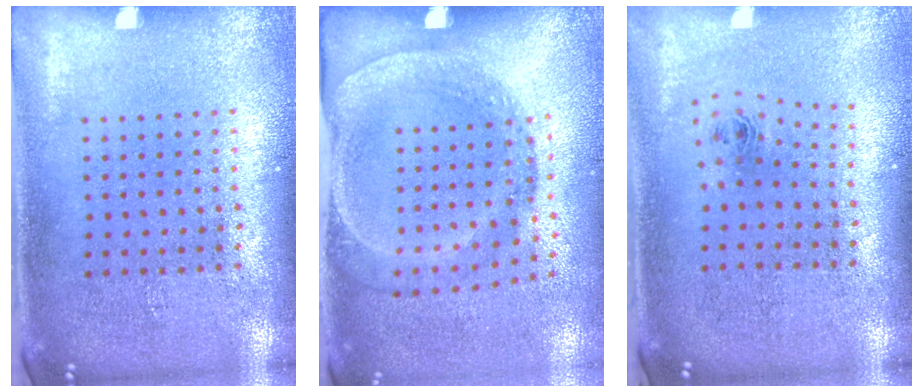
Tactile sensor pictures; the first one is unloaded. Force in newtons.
{"total": 1.8, "press": 1.2, "slide": 1.4}
{"total": 0.8, "press": 0.3, "slide": 0.7}